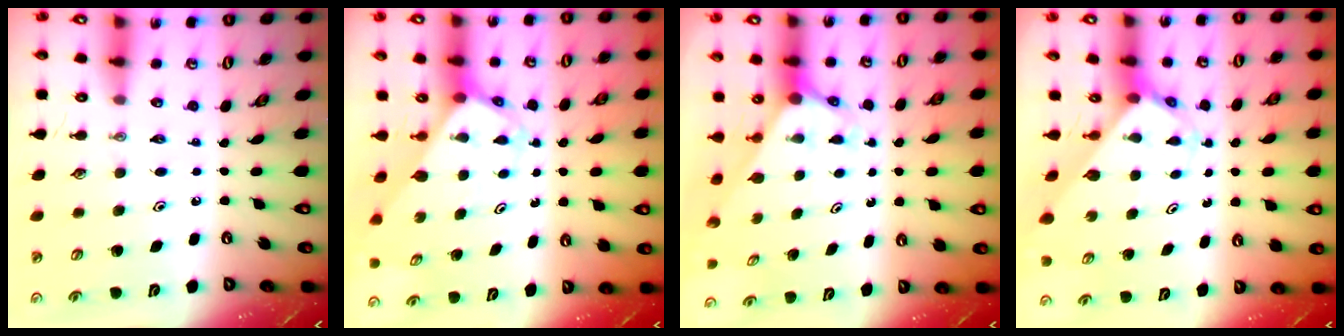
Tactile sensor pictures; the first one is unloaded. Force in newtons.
{"total": 3.6, "press": 3.6, "slide": 0.3}
{"total": 3.0, "press": 3.0, "slide": 0.0}
{"total": 2.7, "press": 2.7, "slide": 0.2}